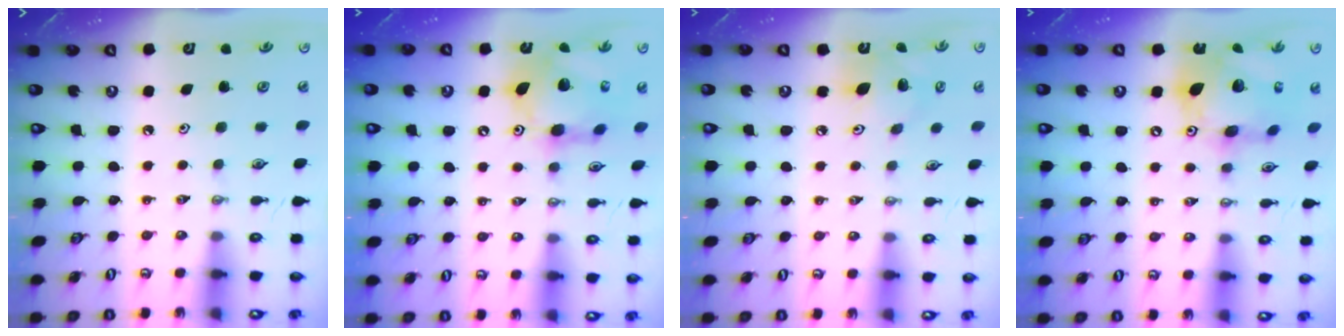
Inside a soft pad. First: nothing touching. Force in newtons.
{"total": 15.6, "press": 15.5, "slide": 1.8}
{"total": 11.3, "press": 11.2, "slide": 1.4}
{"total": 17.5, "press": 17.4, "slide": 1.9}